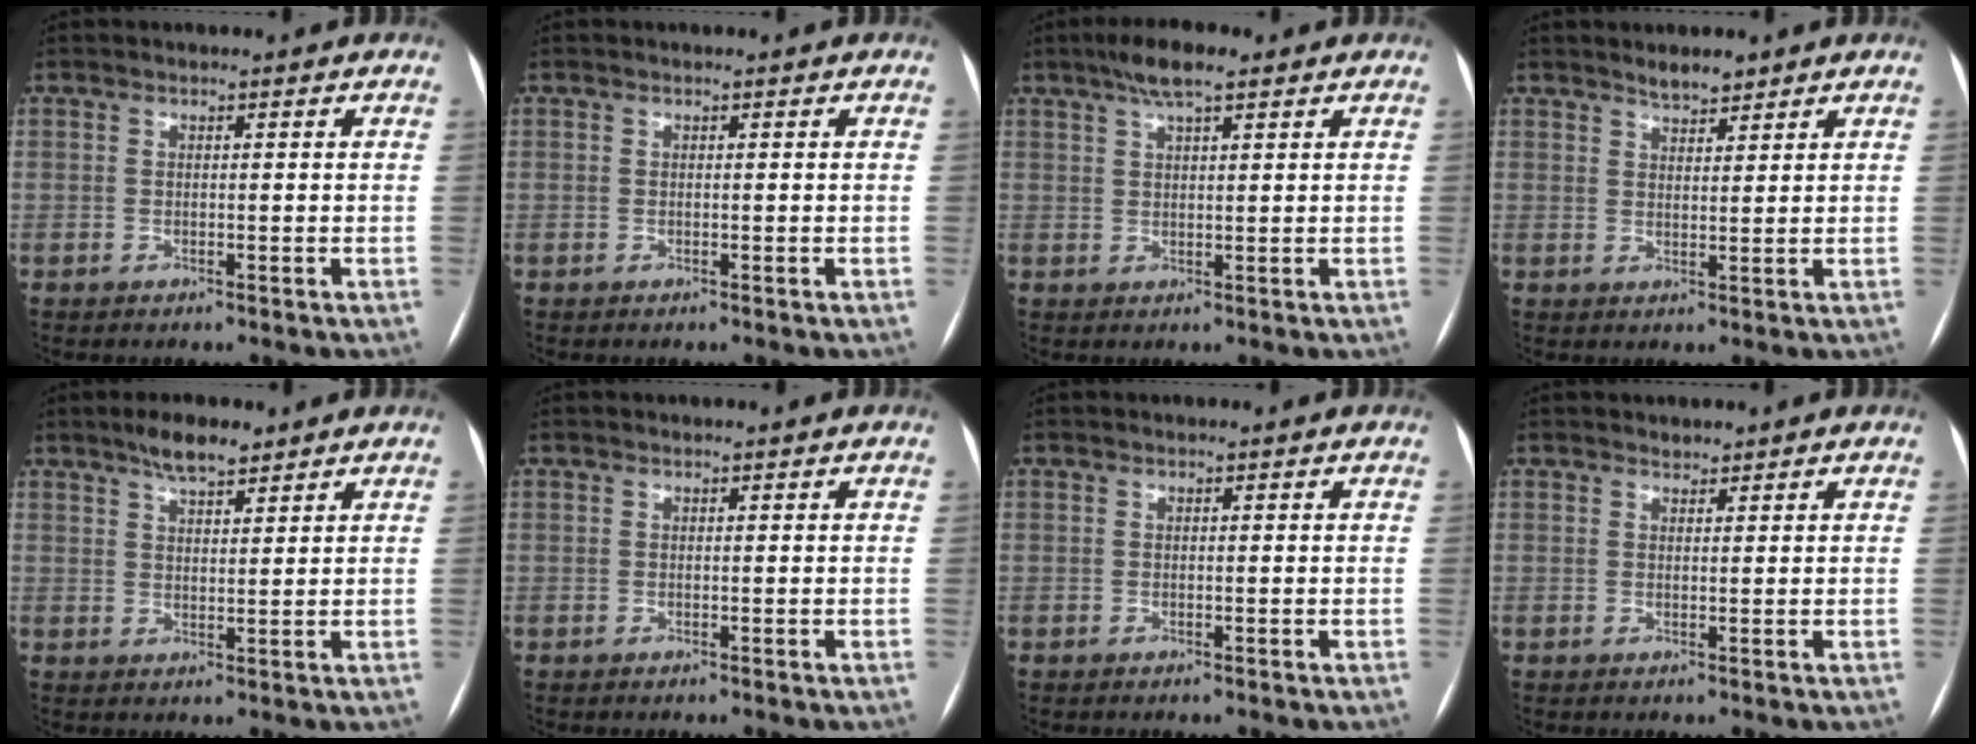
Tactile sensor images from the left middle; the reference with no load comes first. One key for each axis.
{"total": 0.0}
{"total": 5.3, "fx": 3.5, "fy": 1.0, "fz": 3.8, "tx": -0.074, "ty": 0.016, "tz": 0.060}
{"total": 2.7, "fx": 2.4, "fy": 0.7, "fz": 1.0, "tx": -0.021, "ty": -0.001, "tz": 0.041}
{"total": 4.9, "fx": 3.8, "fy": 1.2, "fz": 2.8, "tx": -0.053, "ty": 0.006, "tz": 0.064}
{"total": 0.0}
{"total": 0.0}
{"total": 1.0, "fx": 0.9, "fy": 0.4, "fz": 0.1, "tx": -0.006, "ty": 0.000, "tz": 0.014}